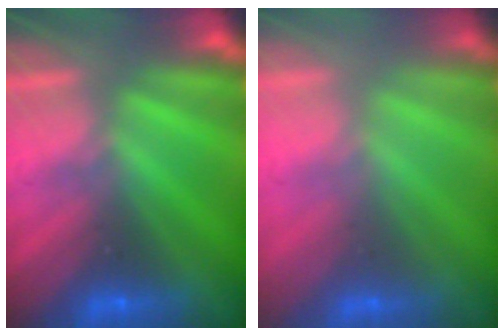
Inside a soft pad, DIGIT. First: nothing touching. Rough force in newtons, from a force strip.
{"total": 2.0}